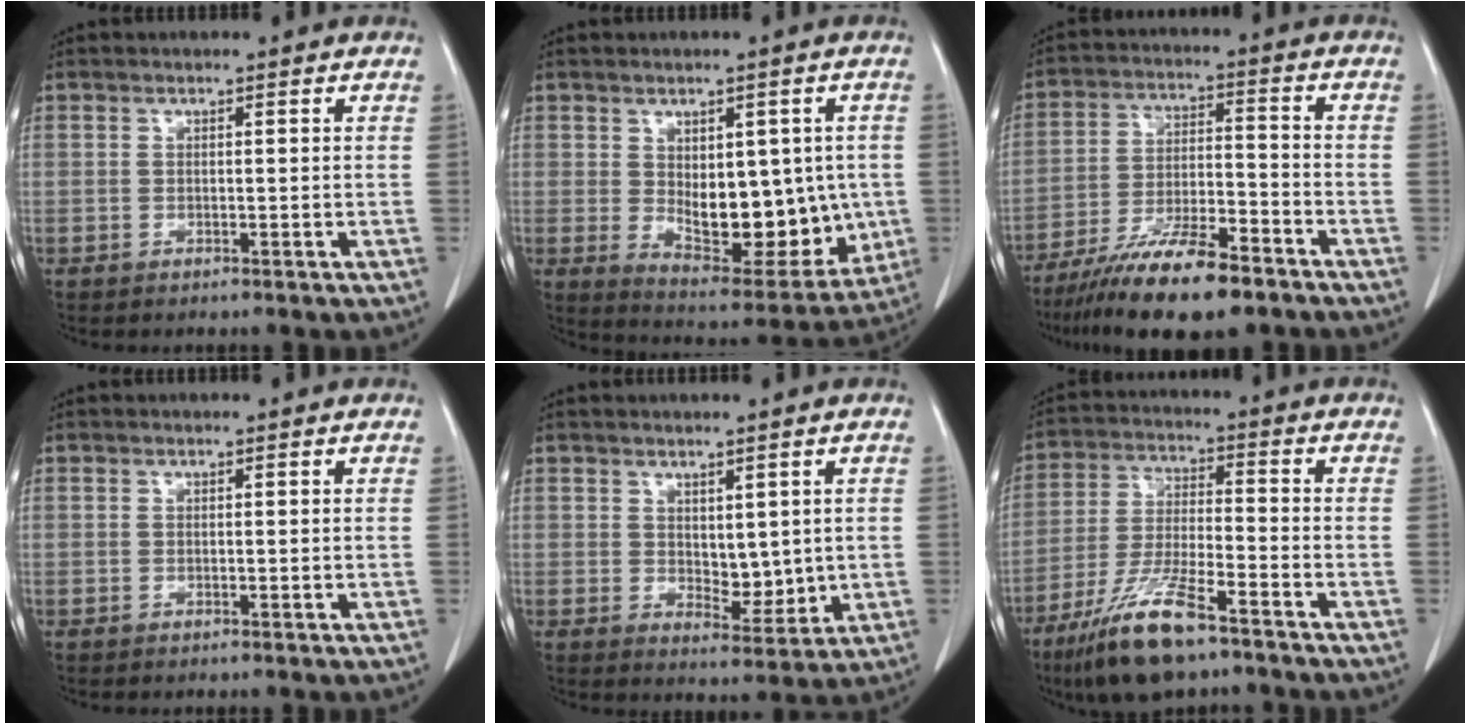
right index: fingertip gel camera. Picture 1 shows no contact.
{"total": 15.3, "force": [-0.6, 7.8, 13.1], "torque": [-0.180, -0.007, 0.019]}
{"total": 14.3, "force": [-10.4, 2.6, 9.4], "torque": [-0.177, -0.023, -0.182]}
{"total": 0.0}
{"total": 3.9, "force": [0.1, 2.1, 3.3], "torque": [-0.041, -0.009, 0.011]}
{"total": 12.9, "force": [-8.7, 2.1, 9.2], "torque": [-0.188, -0.030, -0.160]}